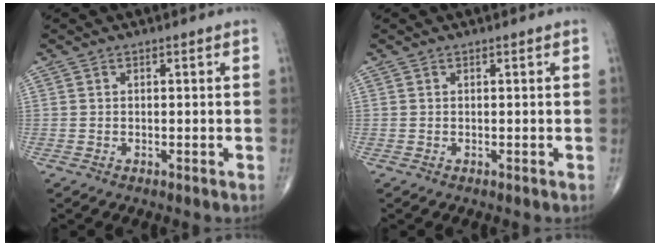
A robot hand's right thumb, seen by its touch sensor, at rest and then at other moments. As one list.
[{"total": 0.0}]